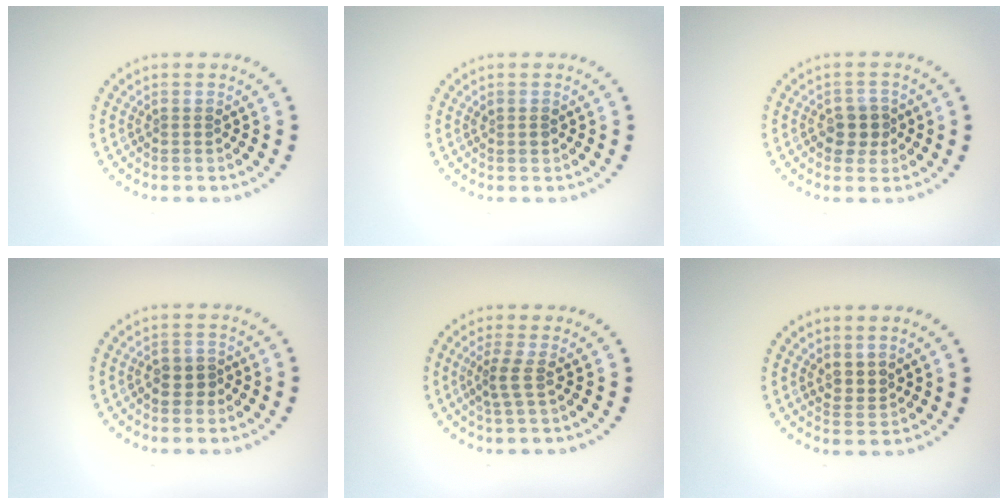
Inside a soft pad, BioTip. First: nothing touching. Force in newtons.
{"total": 0.7, "press": 0.7, "slide": 0.2}
{"total": 2.3, "press": 2.2, "slide": 0.7}
{"total": 2.0, "press": 1.9, "slide": 0.8}
{"total": 1.9, "press": 1.3, "slide": 1.4}
{"total": 1.5, "press": 1.3, "slide": 0.9}